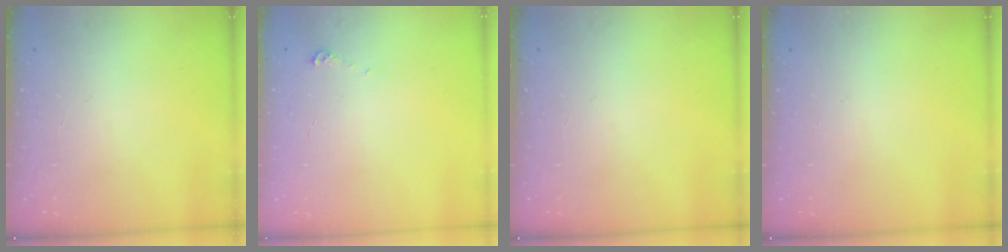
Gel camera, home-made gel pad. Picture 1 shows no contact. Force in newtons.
{"total": 5.1, "press": 5.0, "slide": 0.6}
{"total": 0.0}
{"total": 0.0}